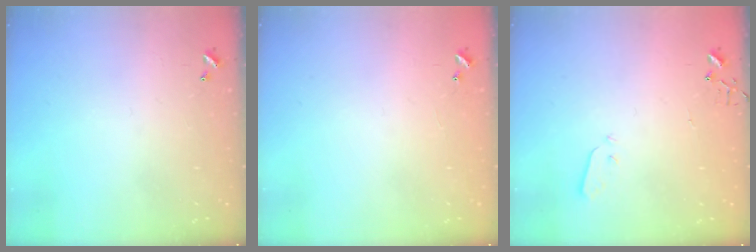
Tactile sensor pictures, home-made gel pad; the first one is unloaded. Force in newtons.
{"total": 5.0, "press": 5.0, "slide": 0.6}
{"total": 3.0, "press": 3.0, "slide": 0.3}